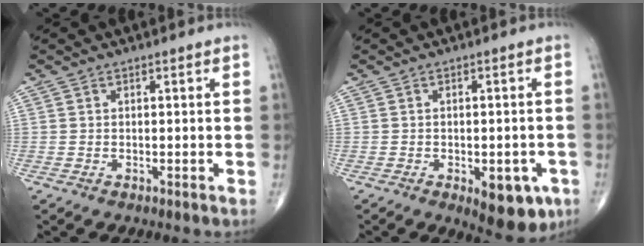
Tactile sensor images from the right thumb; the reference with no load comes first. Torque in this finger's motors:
{"motor_torque": [1.08, 0.95, 0.61, -0.75, 0.22]}